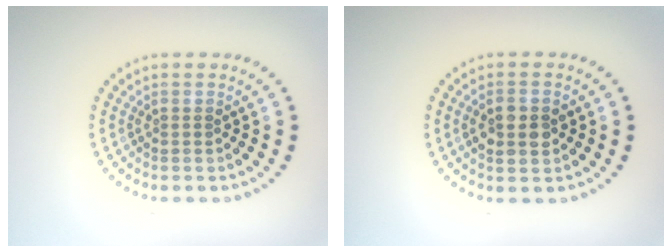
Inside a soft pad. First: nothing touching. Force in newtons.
{"total": 2.9, "press": 2.9, "slide": 0.2}